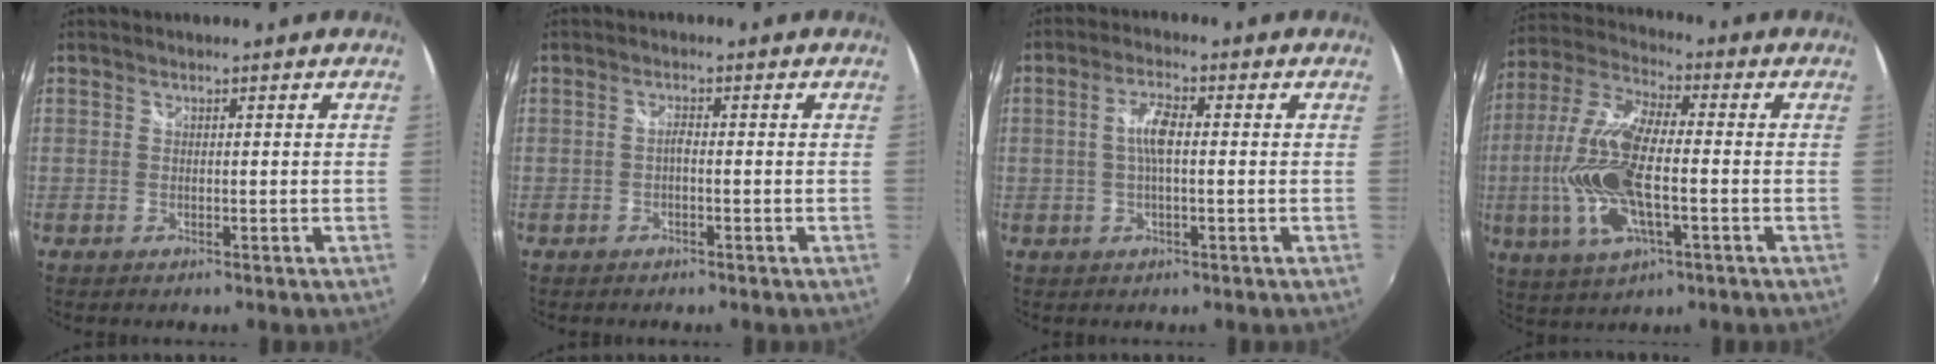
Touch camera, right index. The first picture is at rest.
{"total": 1.1, "force": [-0.5, 0.3, 0.9], "torque": [-0.019, 0.004, -0.010]}
{"total": 4.5, "force": [0.1, 1.1, 4.4], "torque": [-0.084, 0.006, 0.004]}
{"total": 16.9, "force": [-3.2, 6.1, 15.4], "torque": [-0.326, -0.006, -0.065]}